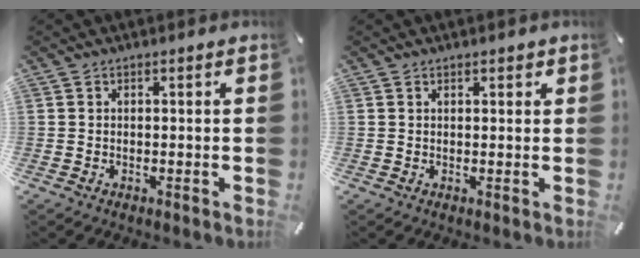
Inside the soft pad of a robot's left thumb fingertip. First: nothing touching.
{"total": 1.1, "force": [0.6, 0.7, 0.5], "torque": [-0.003, 0.000, 0.009]}